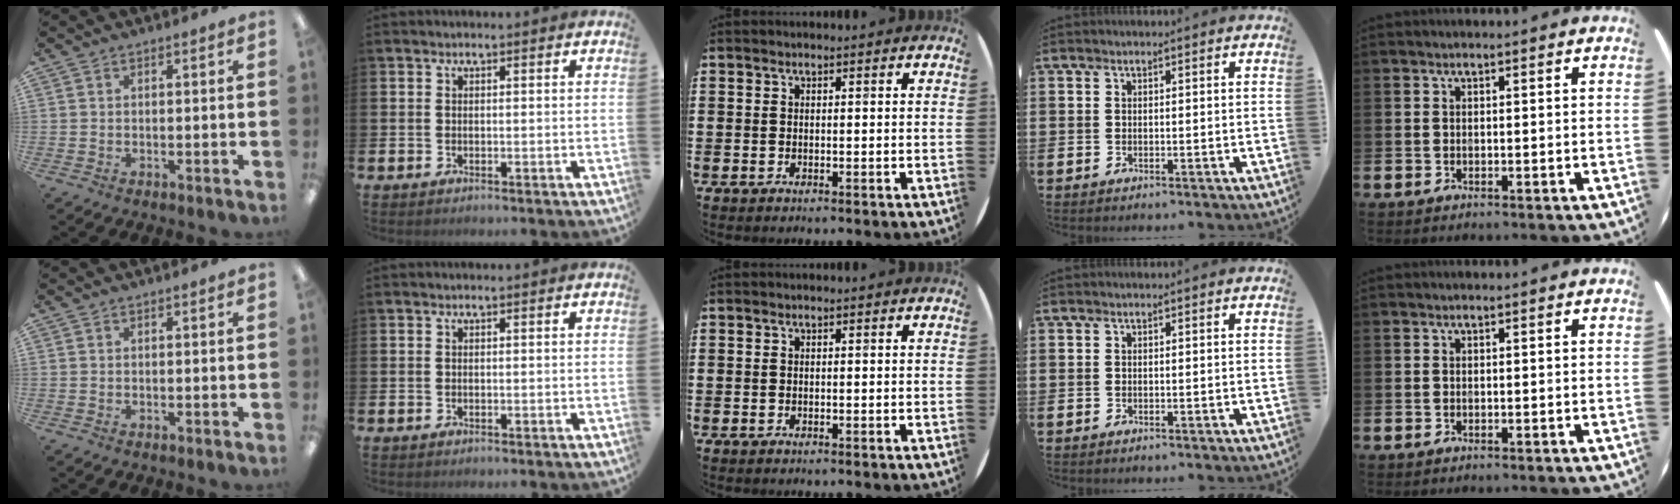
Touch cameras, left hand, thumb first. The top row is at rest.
{}